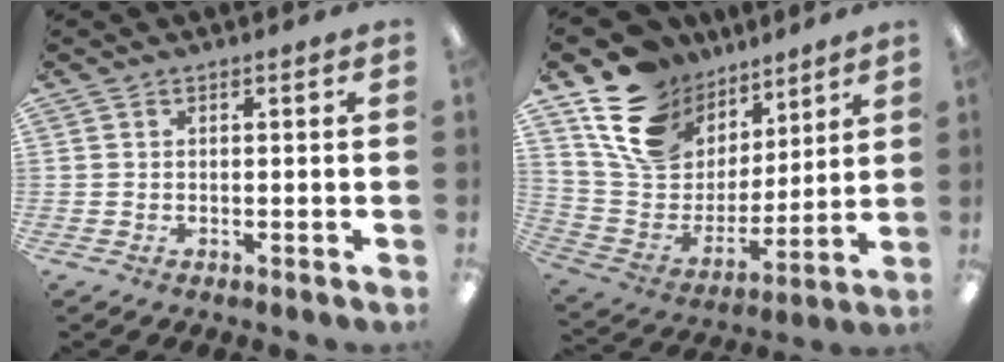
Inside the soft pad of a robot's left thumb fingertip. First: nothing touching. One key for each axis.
{"total": 17.9, "fx": 10.9, "fy": 12.3, "fz": 7.1, "tx": -0.146, "ty": -0.054, "tz": 0.207}